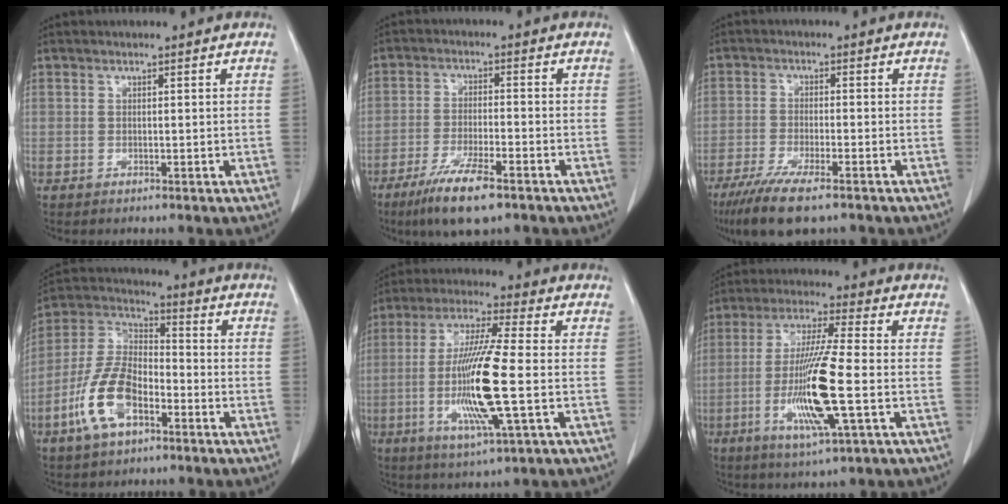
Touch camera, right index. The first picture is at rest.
{"total": 9.2, "force": [-6.1, 1.4, 6.8], "torque": [-0.125, -0.019, -0.103]}
{"total": 9.4, "force": [-6.7, 1.4, 6.5], "torque": [-0.110, -0.022, -0.108]}
{"total": 12.1, "force": [-5.4, 5.7, 9.1], "torque": [-0.211, 0.010, -0.105]}
{"total": 14.4, "force": [-2.4, 0.5, 14.2], "torque": [-0.285, -0.015, -0.050]}
{"total": 13.7, "force": [-3.1, 0.3, 13.3], "torque": [-0.267, -0.018, -0.062]}